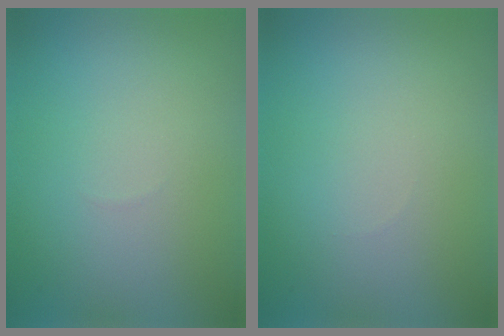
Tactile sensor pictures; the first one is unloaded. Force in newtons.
{"total": 0.0}